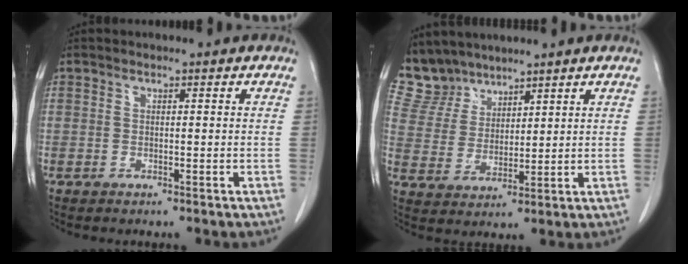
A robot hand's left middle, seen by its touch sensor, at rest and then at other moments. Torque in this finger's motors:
{"motor_torque": [0.67, -0.69, 0.04, -0.03]}